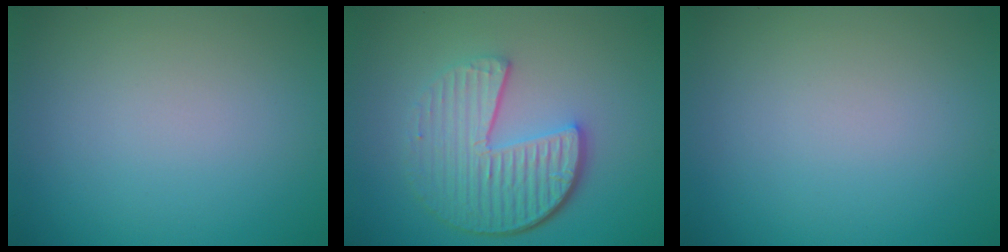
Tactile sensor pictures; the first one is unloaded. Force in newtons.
{"total": 6.3, "press": 4.4, "slide": 4.4}
{"total": 0.0}